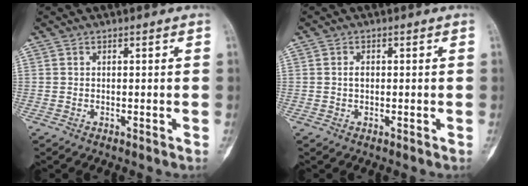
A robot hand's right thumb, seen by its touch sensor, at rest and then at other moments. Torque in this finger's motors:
{"motor_torque": [0.24, 0.18, 0.19, -0.45, 0.10]}